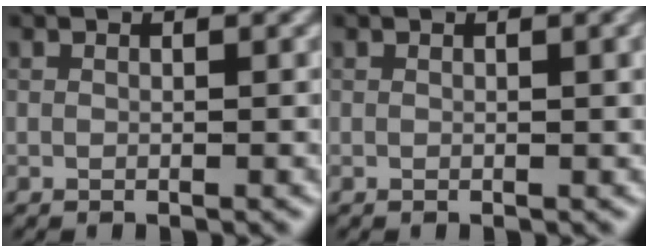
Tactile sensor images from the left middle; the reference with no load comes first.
{"total": 1.8, "force": [0.5, 0.5, 1.6], "torque": [-0.018, 0.005, 0.005]}